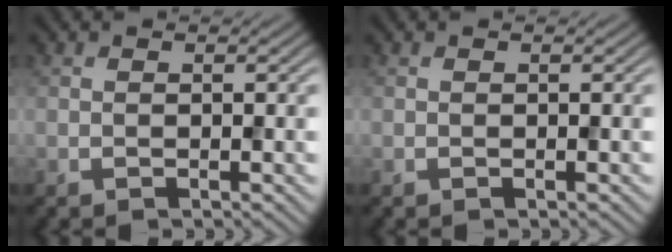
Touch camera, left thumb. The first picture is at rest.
{"total": 0.0}